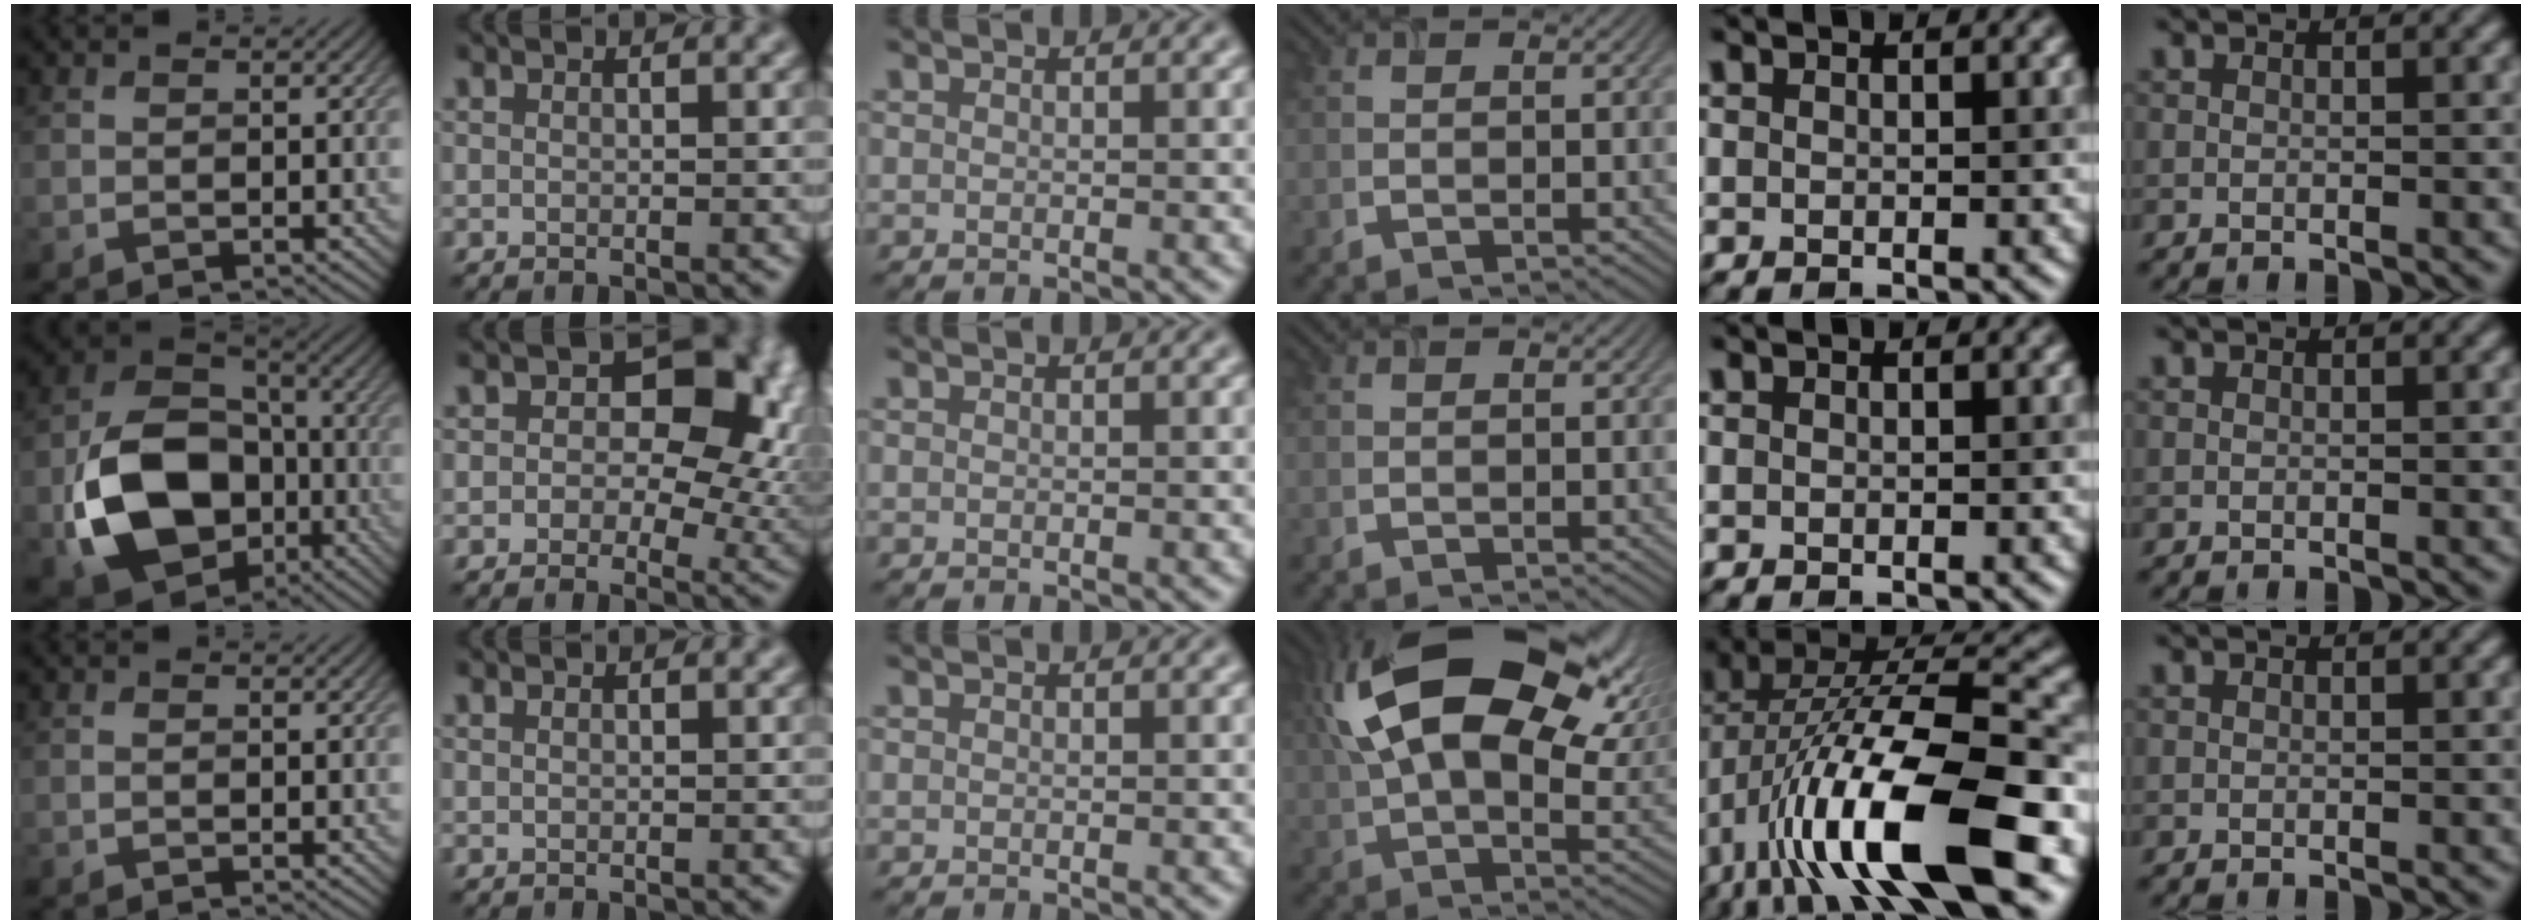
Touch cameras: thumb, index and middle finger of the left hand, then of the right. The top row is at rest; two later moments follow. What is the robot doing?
{"motion": "extract", "object": "airpods case & airpods"}